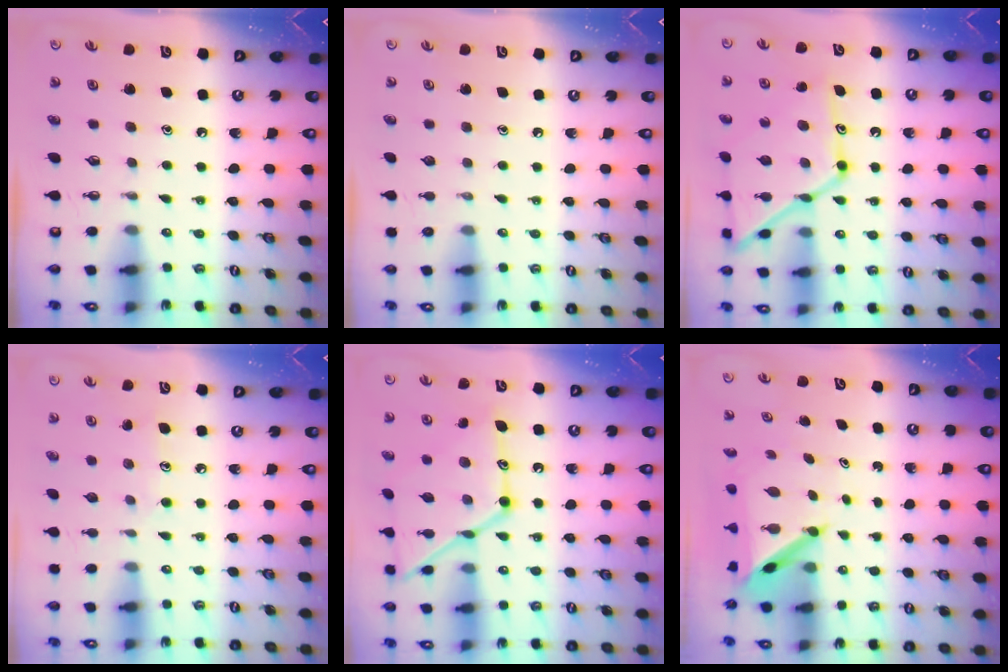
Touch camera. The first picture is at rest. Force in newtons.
{"total": 0.0}
{"total": 17.0, "press": 16.9, "slide": 1.4}
{"total": 6.2, "press": 6.1, "slide": 0.4}
{"total": 19.2, "press": 19.2, "slide": 1.5}
{"total": 6.4, "press": 6.4, "slide": 0.6}